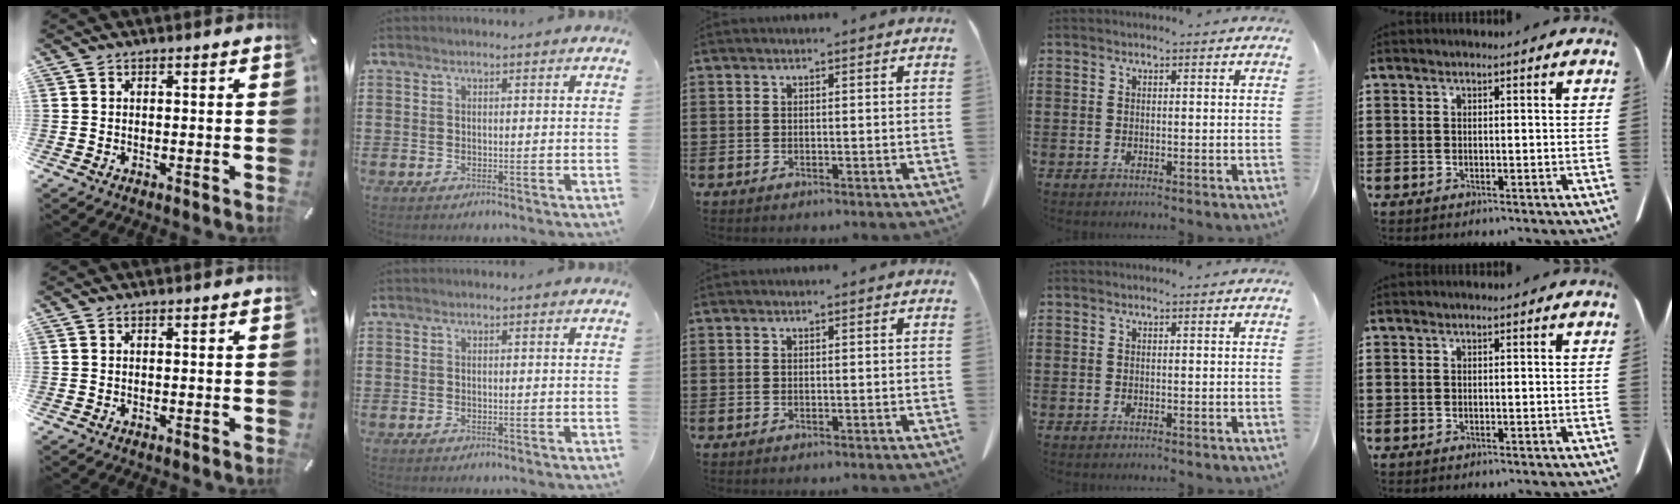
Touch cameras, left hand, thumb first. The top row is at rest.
{}